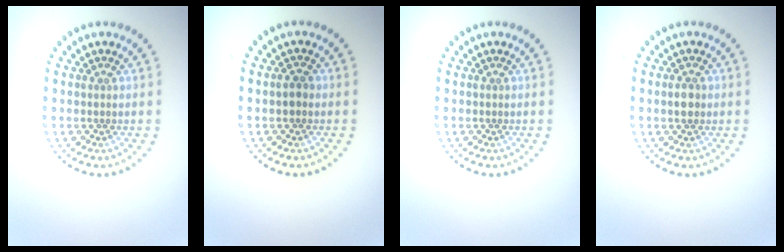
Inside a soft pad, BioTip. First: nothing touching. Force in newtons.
{"total": 1.2, "press": 1.2, "slide": 0.1}
{"total": 0.0}
{"total": 1.6, "press": 1.6, "slide": 0.2}